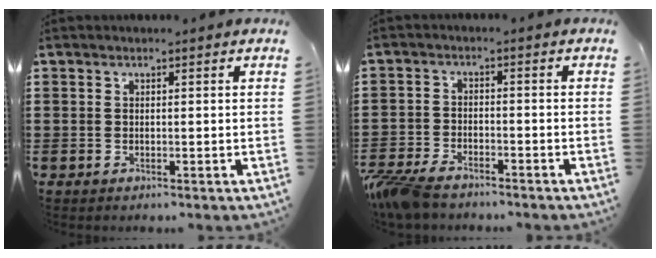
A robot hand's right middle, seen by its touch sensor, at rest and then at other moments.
{"total": 4.9, "force": [-4.4, 1.2, 2.0], "torque": [-0.067, -0.007, -0.094]}